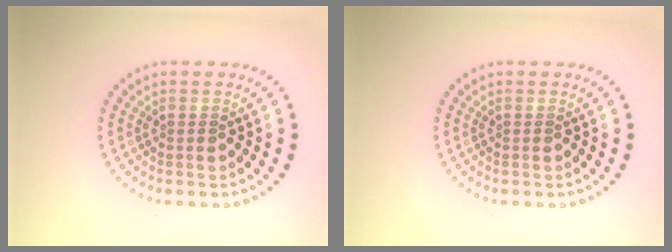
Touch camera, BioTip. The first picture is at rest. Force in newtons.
{"total": 0.0}